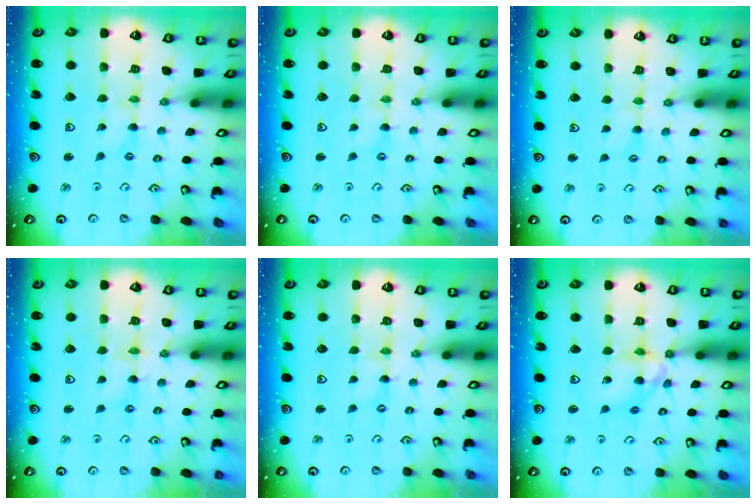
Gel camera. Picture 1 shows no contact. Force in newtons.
{"total": 0.0}
{"total": 2.5, "press": 2.5, "slide": 0.3}
{"total": 1.0, "press": 0.9, "slide": 0.2}
{"total": 0.0}
{"total": 10.2, "press": 10.2, "slide": 1.0}